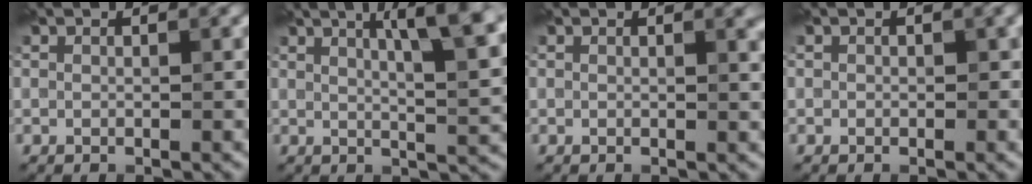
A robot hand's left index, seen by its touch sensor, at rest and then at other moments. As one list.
[{"total": 9.1, "force": [4.1, 2.4, 7.7], "torque": [-0.083, 0.025, 0.056]}, {"total": 1.3, "force": [0.8, 0.4, 1.0], "torque": [-0.008, 0.000, 0.012]}, {"total": 0.8, "force": [0.0, 0.7, 0.3], "torque": [-0.001, -0.003, -0.001]}]